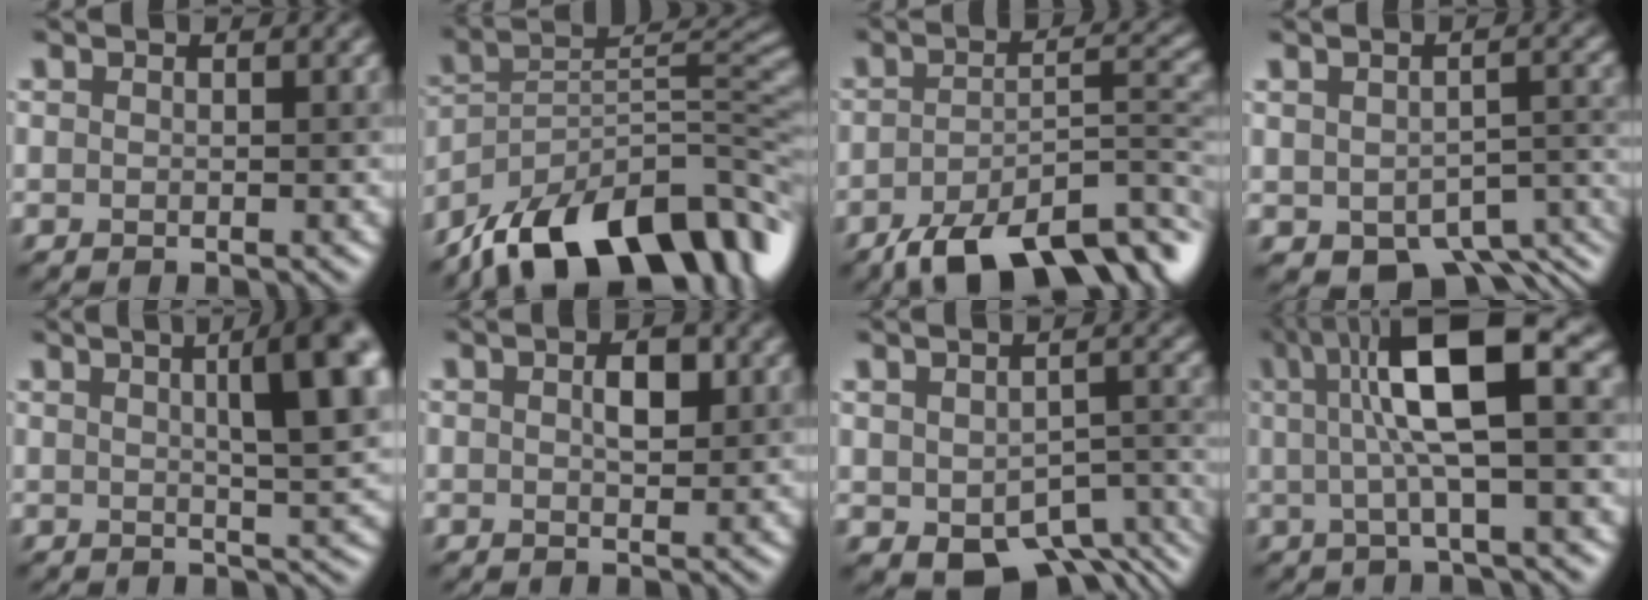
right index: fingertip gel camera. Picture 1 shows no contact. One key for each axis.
{"total": 15.3, "fx": -11.1, "fy": 5.7, "fz": 8.9, "tx": -0.161, "ty": 0.019, "tz": -0.193}
{"total": 11.0, "fx": -6.9, "fy": 4.2, "fz": 7.5, "tx": -0.119, "ty": -0.007, "tz": -0.116}
{"total": 7.2, "fx": -4.2, "fy": 3.8, "fz": 4.3, "tx": -0.051, "ty": -0.025, "tz": -0.052}
{"total": 8.6, "fx": 2.4, "fy": 2.3, "fz": 7.9, "tx": -0.064, "ty": 0.021, "tz": 0.026}
{"total": 2.2, "fx": 0.5, "fy": 1.1, "fz": 1.8, "tx": -0.030, "ty": 0.005, "tz": 0.006}
{"total": 7.8, "fx": -4.1, "fy": 4.3, "fz": 5.1, "tx": -0.069, "ty": -0.027, "tz": -0.045}
{"total": 9.6, "fx": 2.0, "fy": 2.2, "fz": 9.1, "tx": -0.137, "ty": 0.021, "tz": 0.025}